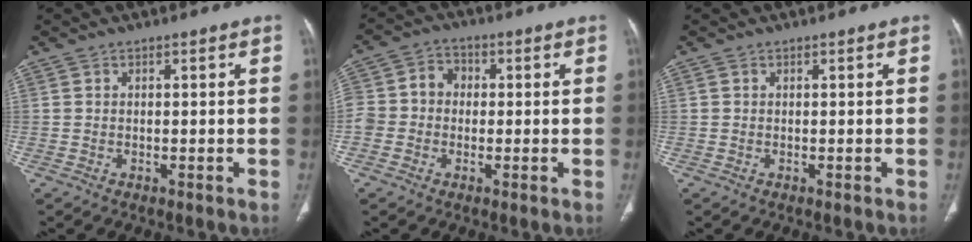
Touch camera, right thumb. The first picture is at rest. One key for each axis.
{"total": 8.0, "fx": -0.4, "fy": 7.0, "fz": 3.8, "tx": -0.050, "ty": 0.033, "tz": -0.016}
{"total": 0.0}